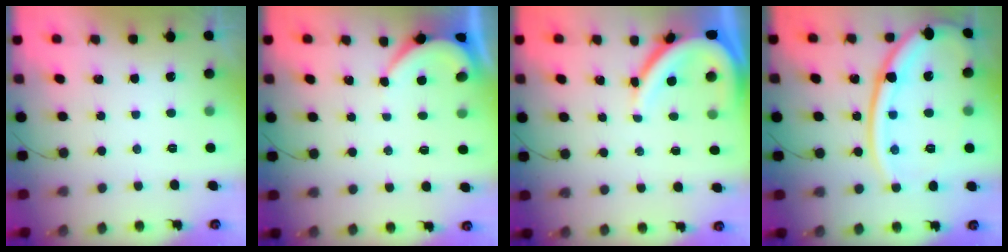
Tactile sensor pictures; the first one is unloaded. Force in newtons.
{"total": 3.1, "press": 3.1, "slide": 0.4}
{"total": 9.2, "press": 9.1, "slide": 0.9}
{"total": 19.2, "press": 19.0, "slide": 2.2}